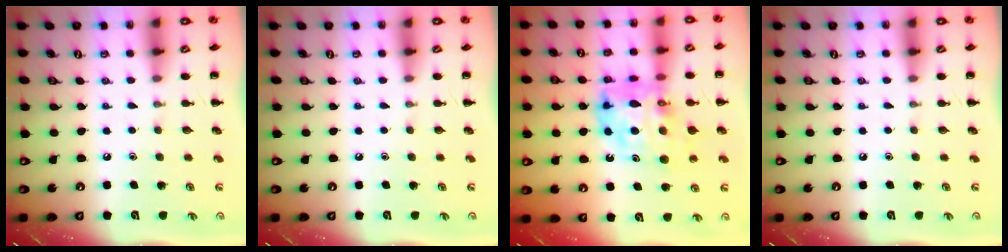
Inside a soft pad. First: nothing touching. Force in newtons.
{"total": 0.0}
{"total": 14.8, "press": 14.2, "slide": 4.0}
{"total": 0.0}